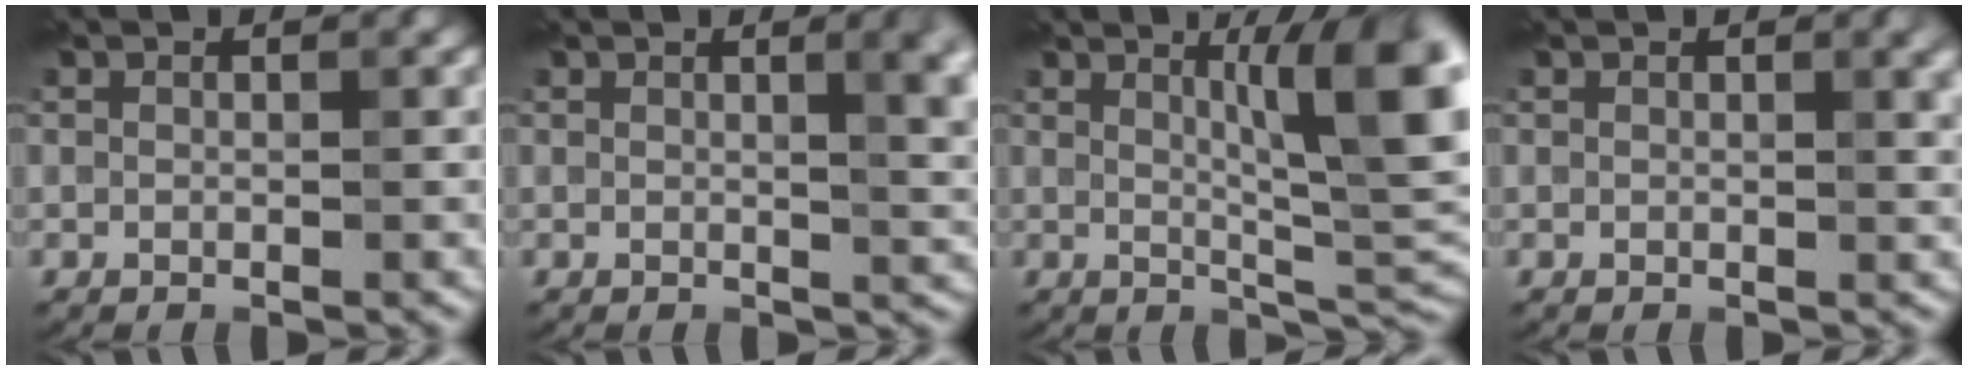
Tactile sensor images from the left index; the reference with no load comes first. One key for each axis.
{"total": 5.5, "fx": 1.5, "fy": 2.1, "fz": 4.9, "tx": -0.044, "ty": 0.005, "tz": 0.025}
{"total": 9.4, "fx": 2.8, "fy": 2.1, "fz": 8.8, "tx": -0.109, "ty": 0.009, "tz": 0.046}
{"total": 2.3, "fx": 1.1, "fy": 0.6, "fz": 2.0, "tx": -0.031, "ty": 0.002, "tz": 0.018}